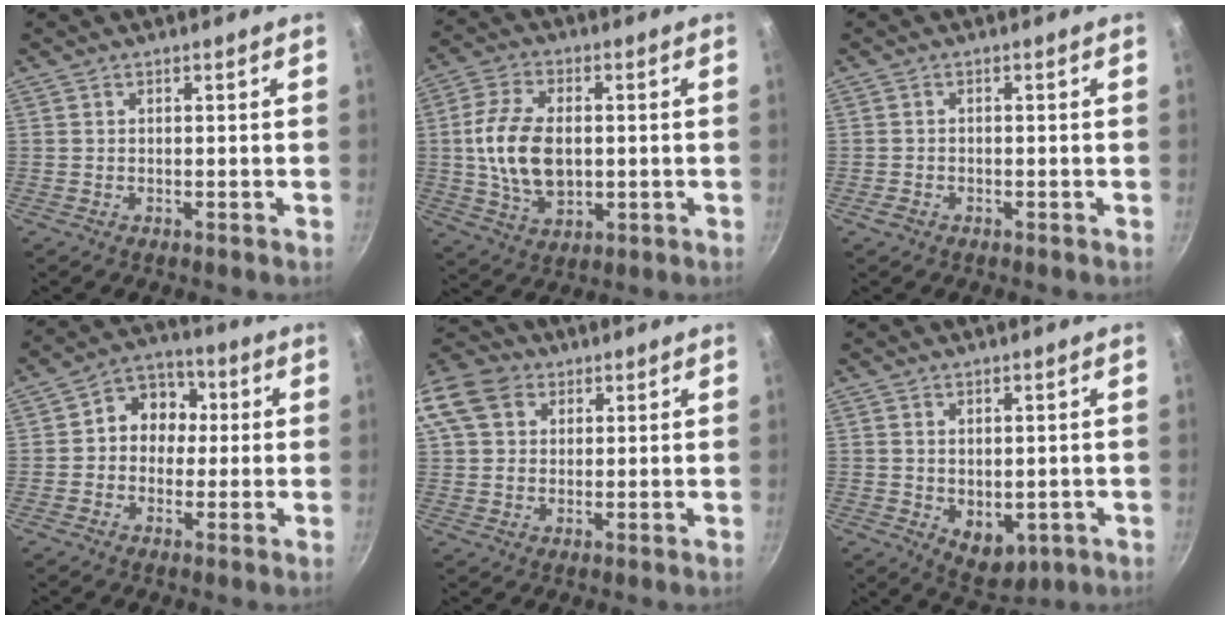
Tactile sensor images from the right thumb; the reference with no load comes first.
{"total": 13.0, "force": [0.2, 8.1, 10.2], "torque": [-0.181, 0.005, 0.006]}
{"total": 1.5, "force": [-1.0, 1.0, 0.7], "torque": [-0.018, 0.008, -0.019]}
{"total": 9.2, "force": [0.7, 7.9, 4.6], "torque": [-0.019, 0.021, -0.006]}
{"total": 15.5, "force": [5.8, 12.0, 8.0], "torque": [-0.173, 0.028, 0.098]}
{"total": 6.3, "force": [-0.6, 4.2, 4.7], "torque": [-0.050, -0.011, 0.008]}